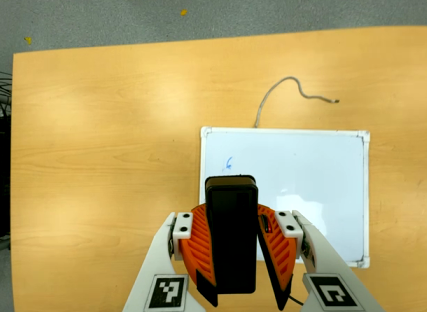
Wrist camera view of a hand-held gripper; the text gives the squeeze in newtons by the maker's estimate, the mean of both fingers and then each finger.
{"total": 10.6, "left": 10.1, "right": 11.1}